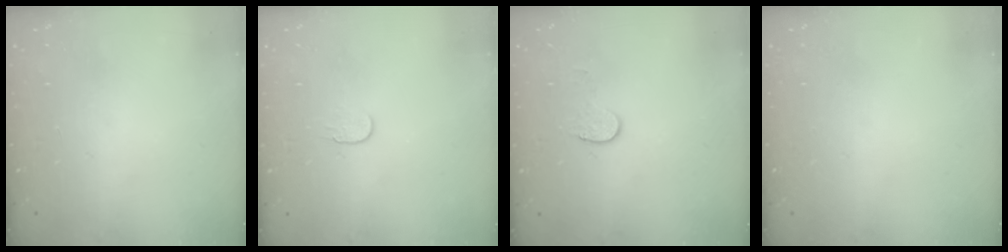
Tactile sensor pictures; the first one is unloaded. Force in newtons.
{"total": 3.7, "press": 3.7, "slide": 0.4}
{"total": 5.4, "press": 5.4, "slide": 0.5}
{"total": 0.0}